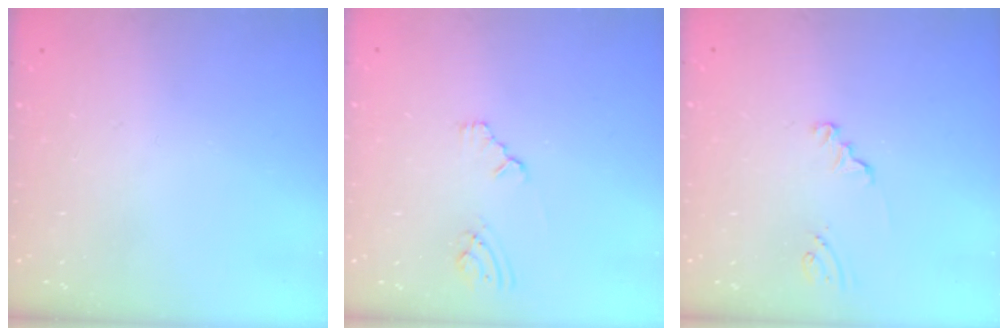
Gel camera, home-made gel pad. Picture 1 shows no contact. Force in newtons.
{"total": 2.1, "press": 2.1, "slide": 0.4}
{"total": 1.4, "press": 1.4, "slide": 0.1}